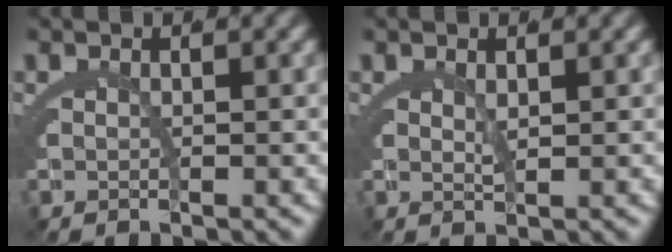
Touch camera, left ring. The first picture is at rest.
{"total": 1.2, "force": [0.8, -0.5, 0.8], "torque": [-0.012, -0.011, 0.023]}